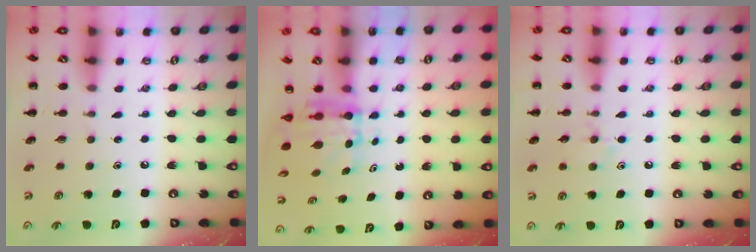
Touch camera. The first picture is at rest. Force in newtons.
{"total": 5.7, "press": 5.6, "slide": 1.1}
{"total": 6.1, "press": 5.8, "slide": 1.7}